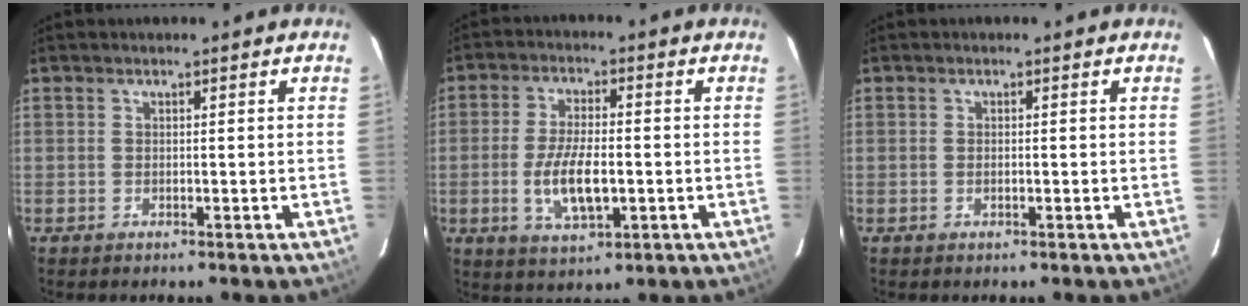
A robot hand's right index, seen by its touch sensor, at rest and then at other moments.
{"total": 9.6, "force": [-2.0, 3.7, 8.6], "torque": [-0.171, -0.008, -0.034]}
{"total": 0.6, "force": [-0.1, 0.1, 0.6], "torque": [-0.011, 0.002, -0.004]}